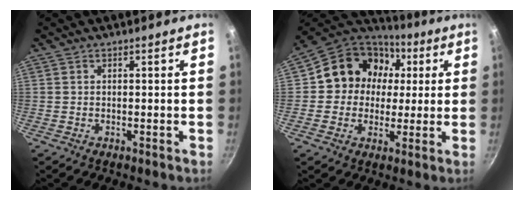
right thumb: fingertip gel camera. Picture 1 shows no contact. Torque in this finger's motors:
{"motor_torque": [-1.08, 1.30, 0.30, -0.15, 0.27]}